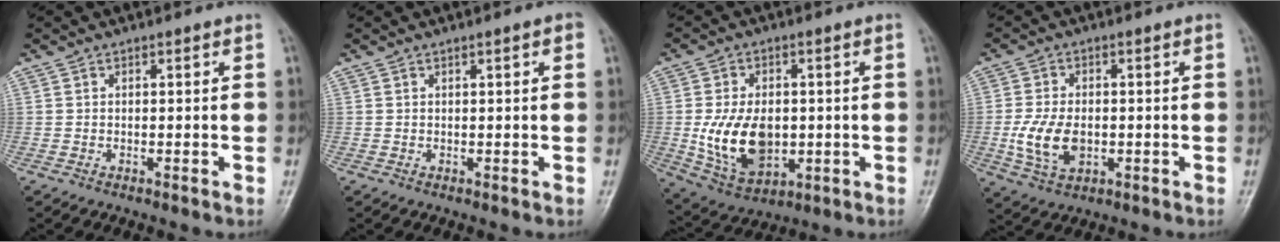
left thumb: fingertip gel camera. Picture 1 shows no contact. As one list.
[{"total": 1.5, "force": [0.6, 0.2, 1.4], "torque": [-0.021, 0.002, 0.007]}, {"total": 13.1, "force": [-0.9, 8.6, 9.8], "torque": [-0.156, -0.009, 0.002]}, {"total": 8.3, "force": [-1.2, 5.2, 6.4], "torque": [-0.121, -0.004, -0.018]}]